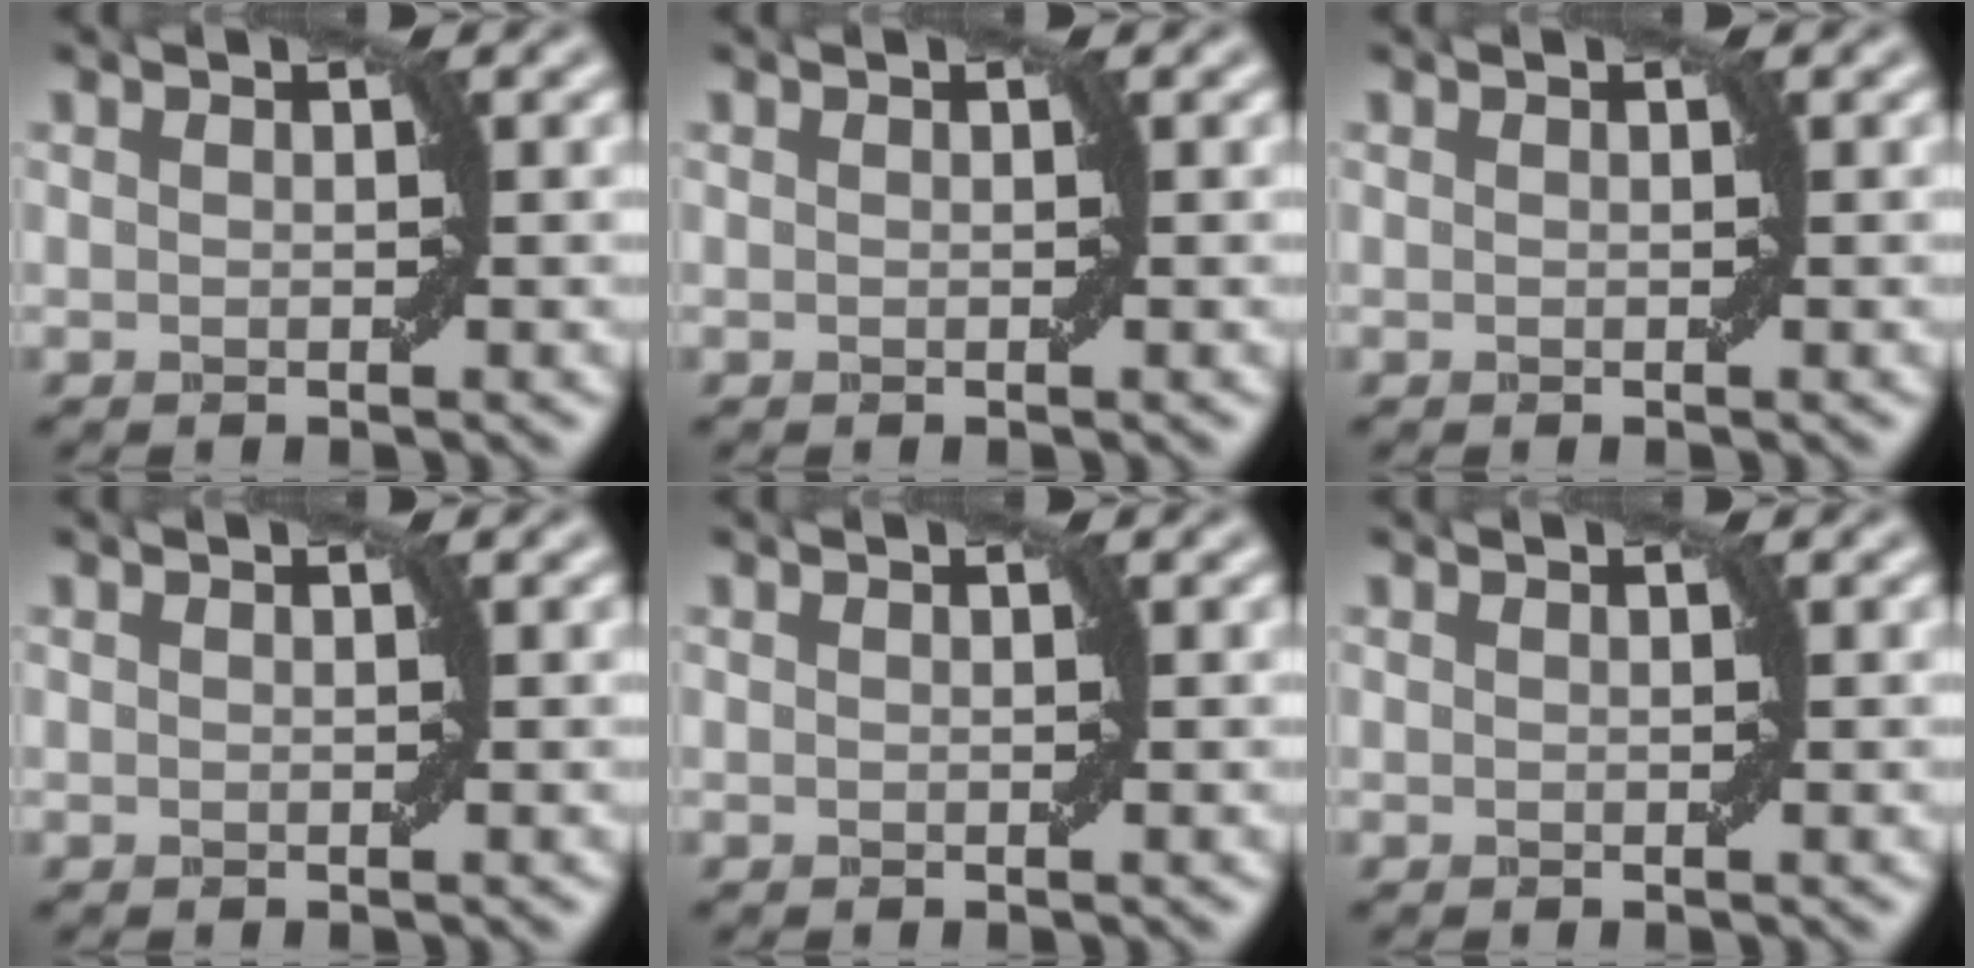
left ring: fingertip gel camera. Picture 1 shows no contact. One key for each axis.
{"total": 0.0}
{"total": 0.0}
{"total": 0.0}
{"total": 0.0}
{"total": 0.0}